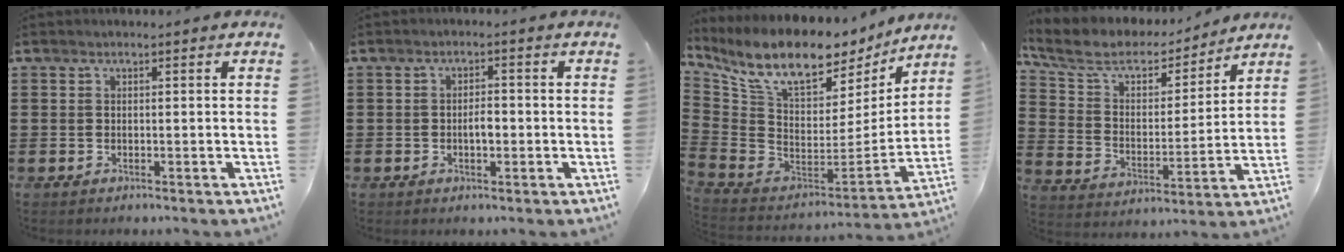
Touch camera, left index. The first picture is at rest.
{"total": 2.5, "force": [-0.3, 1.0, 2.3], "torque": [-0.037, 0.001, -0.009]}
{"total": 11.4, "force": [8.4, 4.5, 6.3], "torque": [-0.145, -0.062, 0.149]}
{"total": 7.5, "force": [6.1, 2.9, 3.2], "torque": [-0.094, -0.034, 0.103]}